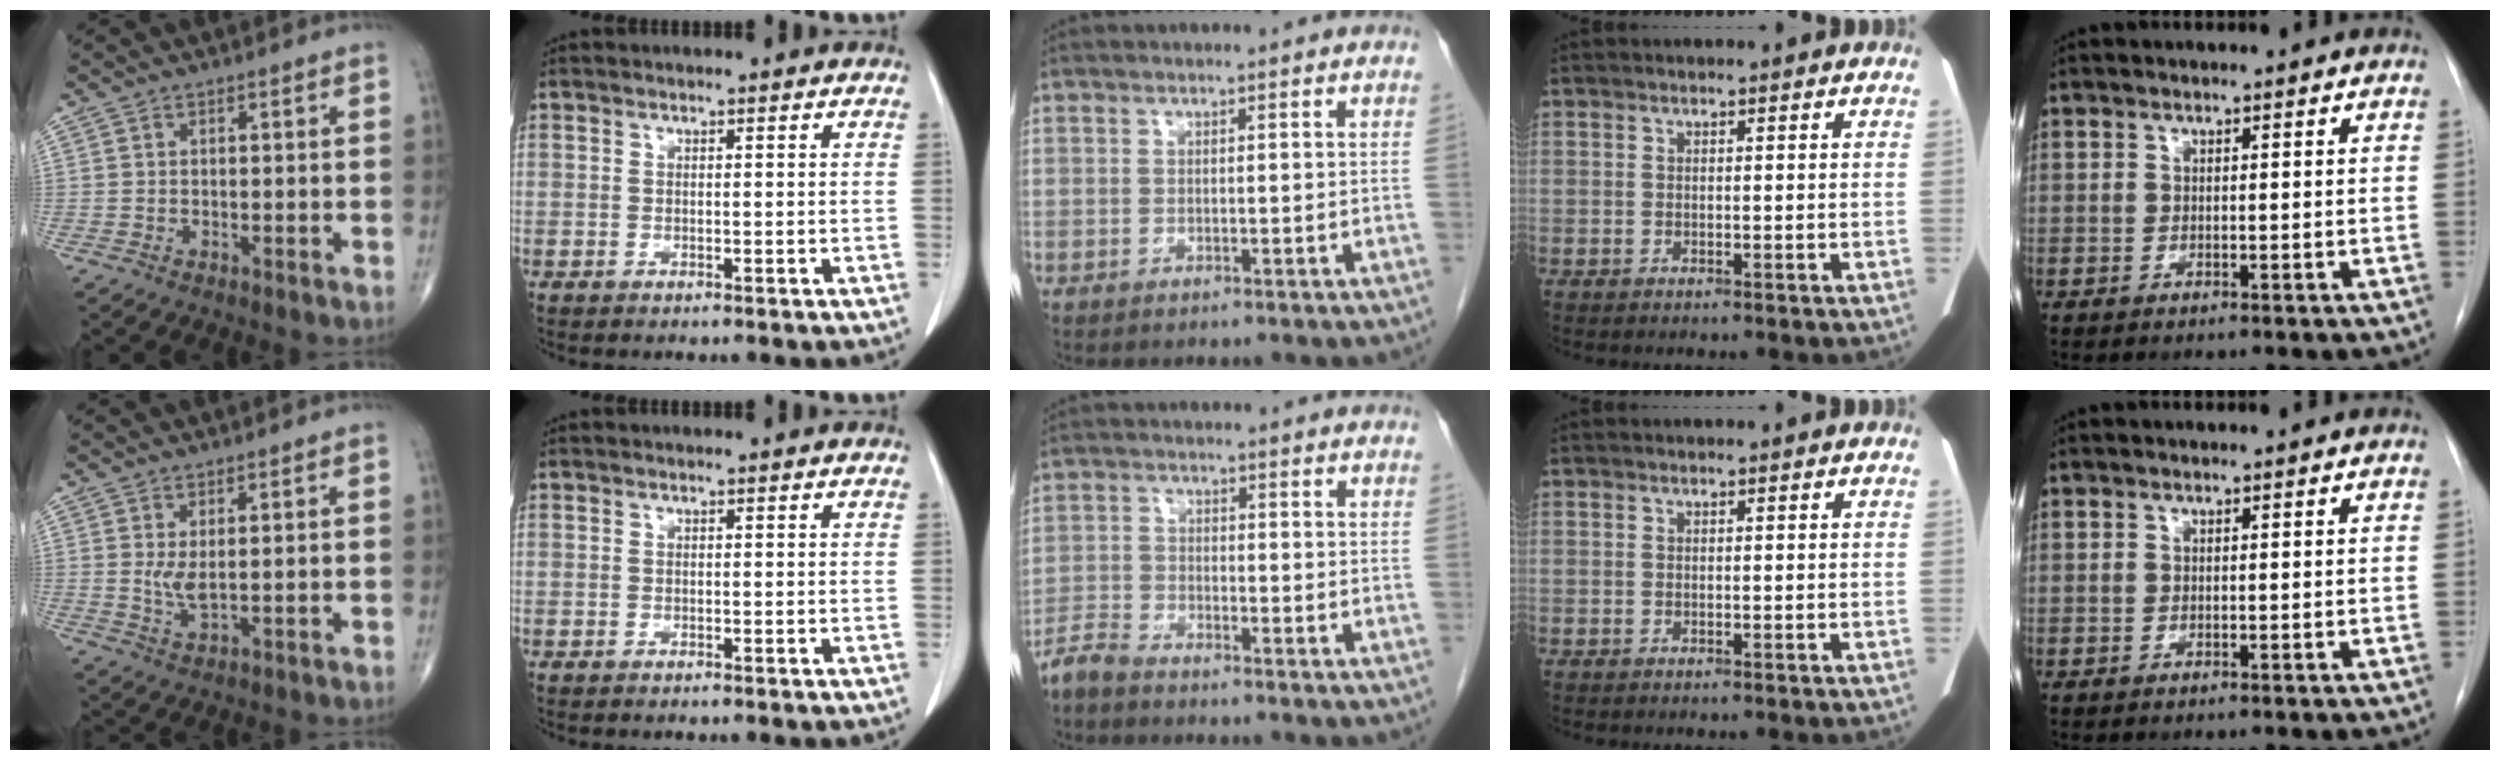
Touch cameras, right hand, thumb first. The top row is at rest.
{"thumb": {"total": 3.1, "force": [0.7, 1.0, 2.8], "torque": [-0.056, -0.013, 0.020]}, "middle": {"total": 3.3, "force": [-3.2, 0.4, 0.6], "torque": [-0.014, -0.009, -0.067]}}